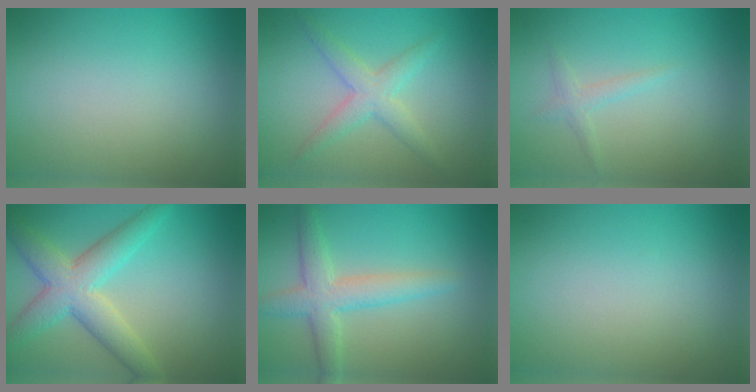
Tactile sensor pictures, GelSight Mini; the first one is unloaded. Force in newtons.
{"total": 2.8, "press": 2.8, "slide": 0.1}
{"total": 1.1, "press": 1.1, "slide": 0.1}
{"total": 5.8, "press": 5.8, "slide": 0.0}
{"total": 3.9, "press": 3.9, "slide": 0.2}
{"total": 0.0}